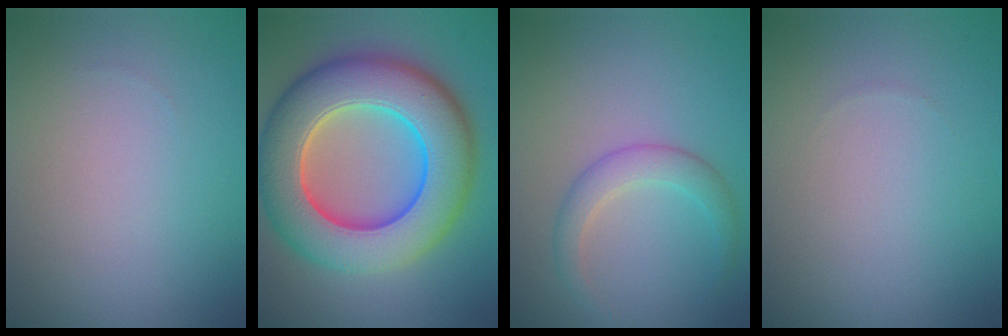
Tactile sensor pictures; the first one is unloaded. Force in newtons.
{"total": 12.8, "press": 12.8, "slide": 0.6}
{"total": 2.5, "press": 2.5, "slide": 0.1}
{"total": 0.0}